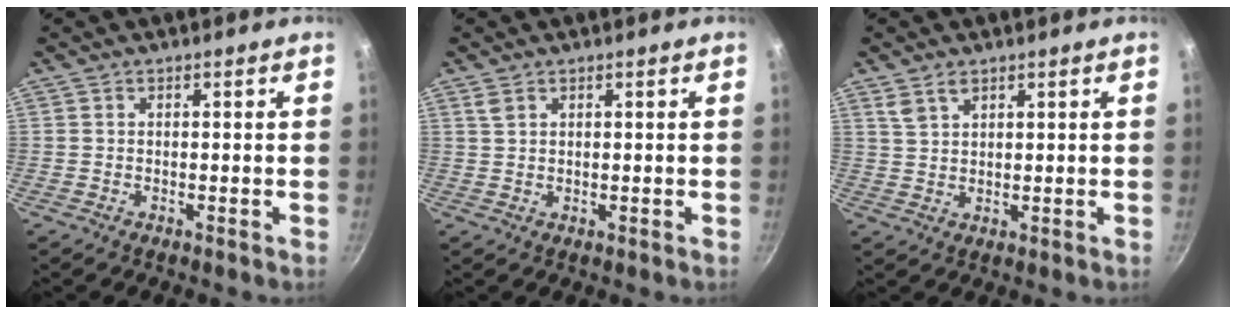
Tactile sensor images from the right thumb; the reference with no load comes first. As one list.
[{"total": 1.8, "force": [1.1, 1.0, 1.0], "torque": [-0.016, -0.002, 0.023]}, {"total": 3.5, "force": [2.2, 1.9, 2.0], "torque": [-0.031, -0.007, 0.048]}]